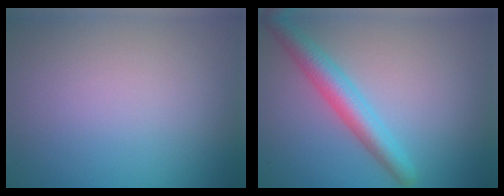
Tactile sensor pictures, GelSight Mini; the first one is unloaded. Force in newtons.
{"total": 3.8, "press": 3.8, "slide": 0.1}